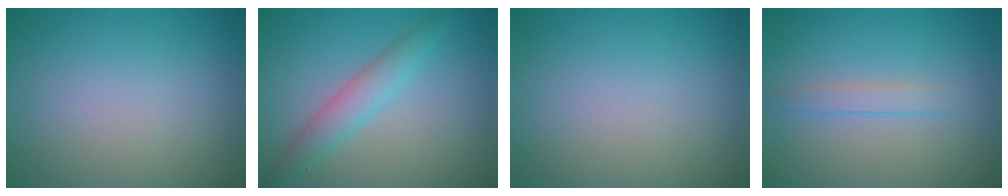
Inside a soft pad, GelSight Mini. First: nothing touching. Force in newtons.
{"total": 2.8, "press": 2.8, "slide": 0.0}
{"total": 0.0}
{"total": 1.3, "press": 1.3, "slide": 0.0}